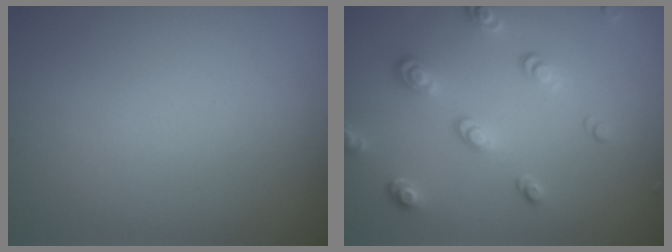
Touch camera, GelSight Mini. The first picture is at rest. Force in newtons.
{"total": 3.2, "press": 2.5, "slide": 2.1}